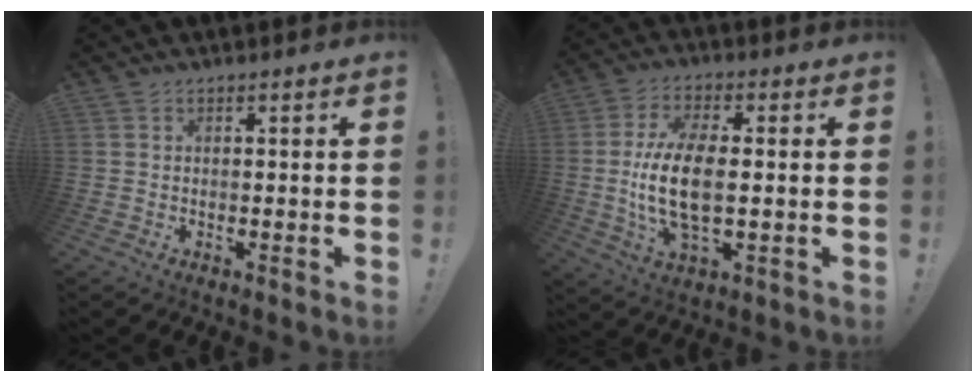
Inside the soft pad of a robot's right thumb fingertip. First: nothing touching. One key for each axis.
{"total": 14.1, "fx": -0.6, "fy": 6.3, "fz": 12.6, "tx": -0.247, "ty": -0.010, "tz": -0.016}